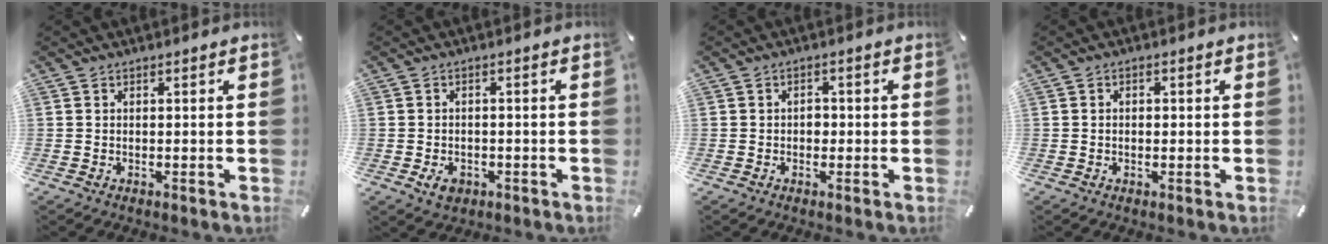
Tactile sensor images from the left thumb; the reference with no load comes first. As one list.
[{"total": 3.5, "force": [-1.6, 2.6, 1.8], "torque": [-0.035, 0.008, -0.030]}, {"total": 2.1, "force": [-0.3, 1.7, 1.2], "torque": [-0.016, 0.005, -0.011]}, {"total": 1.2, "force": [-0.2, 0.9, 0.8], "torque": [-0.016, 0.004, -0.005]}]